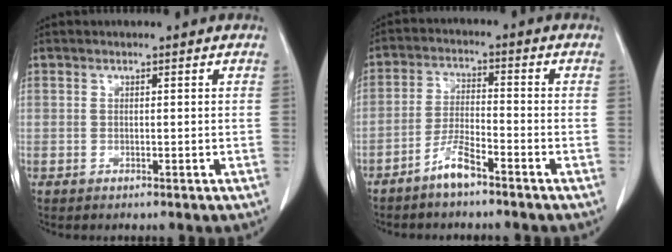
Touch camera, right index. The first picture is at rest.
{"total": 5.0, "force": [-3.8, 0.7, 3.2], "torque": [-0.066, 0.000, -0.074]}